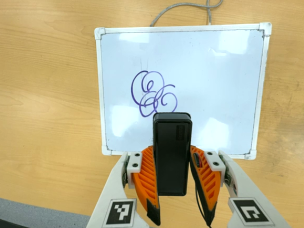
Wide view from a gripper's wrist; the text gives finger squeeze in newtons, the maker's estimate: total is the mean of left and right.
{"total": 3.5, "left": 2.0, "right": 5.1}